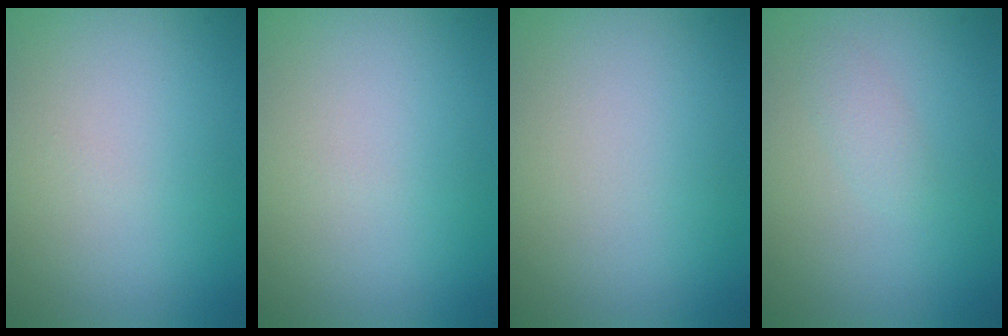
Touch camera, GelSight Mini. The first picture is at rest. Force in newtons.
{"total": 0.0}
{"total": 0.0}
{"total": 1.0, "press": 1.0, "slide": 0.0}